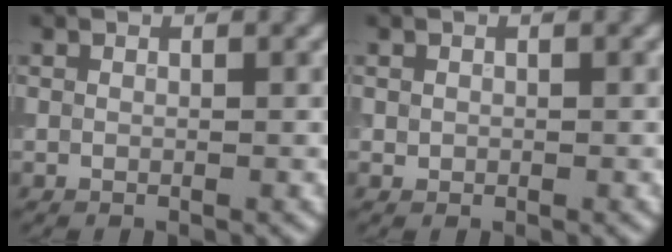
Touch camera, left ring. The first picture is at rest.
{"total": 0.6, "force": [0.1, 0.5, 0.1], "torque": [0.003, -0.002, 0.000]}